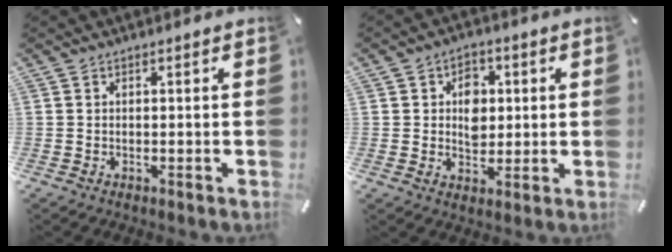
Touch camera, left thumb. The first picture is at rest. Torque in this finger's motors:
{"motor_torque": [1.11, 1.00, 0.58, -0.23, 0.03]}